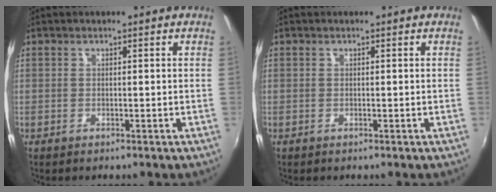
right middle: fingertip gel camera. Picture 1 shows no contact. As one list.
[{"total": 0.0}]